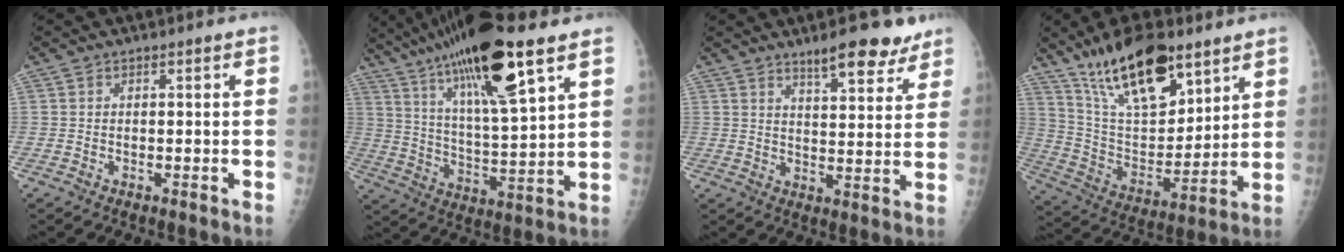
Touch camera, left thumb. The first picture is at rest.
{"total": 22.2, "force": [13.4, 4.2, 17.1], "torque": [-0.295, -0.040, 0.235]}
{"total": 10.0, "force": [7.4, 3.0, 6.0], "torque": [-0.055, -0.045, 0.107]}
{"total": 19.9, "force": [13.5, 8.0, 12.2], "torque": [-0.172, -0.068, 0.249]}